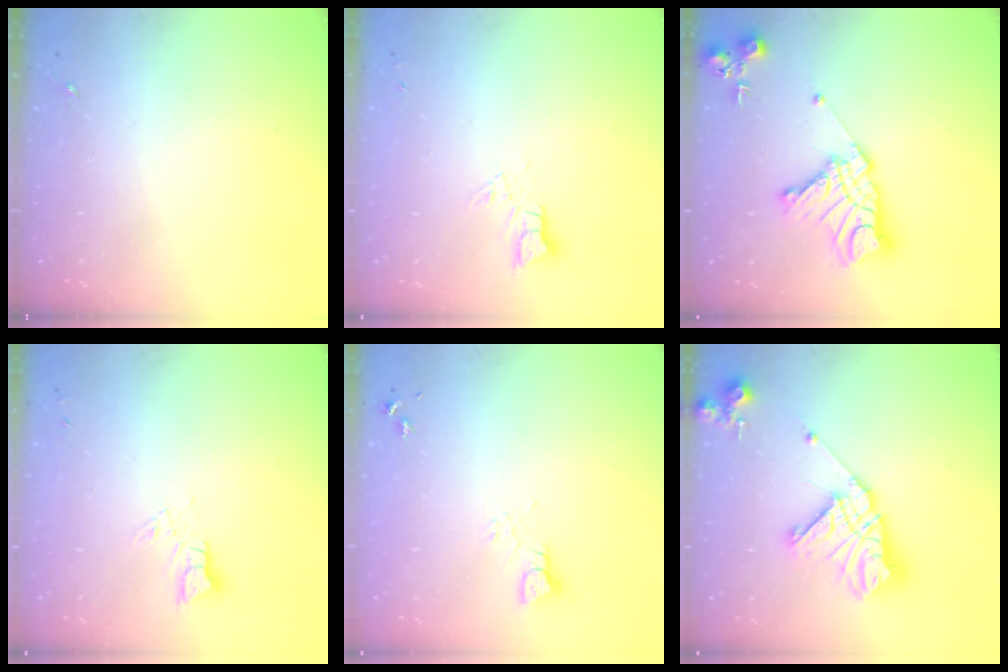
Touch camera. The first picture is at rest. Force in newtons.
{"total": 3.4, "press": 3.4, "slide": 0.2}
{"total": 18.2, "press": 18.1, "slide": 1.5}
{"total": 3.4, "press": 3.4, "slide": 0.2}
{"total": 3.0, "press": 3.0, "slide": 0.2}
{"total": 17.8, "press": 17.7, "slide": 2.1}